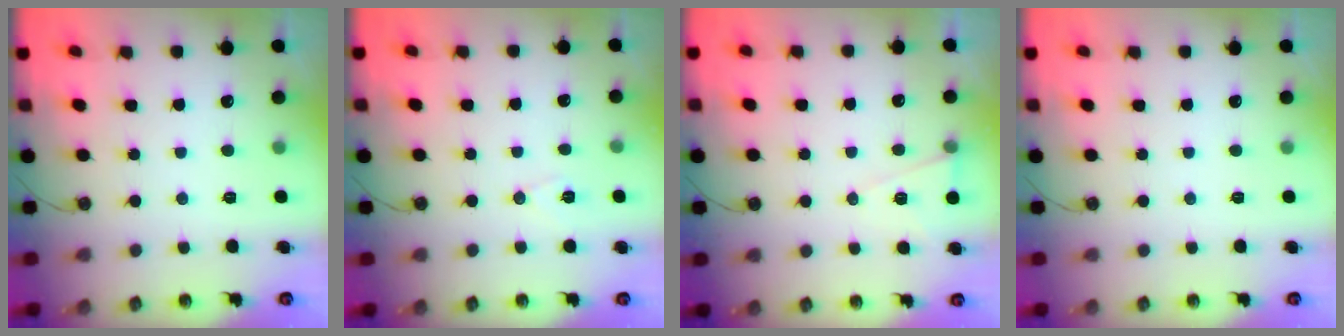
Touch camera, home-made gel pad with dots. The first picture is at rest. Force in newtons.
{"total": 6.0, "press": 4.1, "slide": 4.4}
{"total": 6.8, "press": 5.2, "slide": 4.4}
{"total": 0.0}